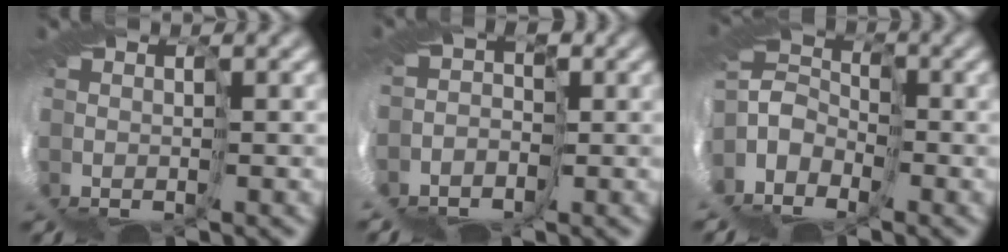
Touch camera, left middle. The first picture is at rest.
{"total": 2.0, "force": [-1.9, 0.5, -0.3], "torque": [0.030, -0.015, -0.019]}
{"total": 1.3, "force": [0.7, 0.9, 0.6], "torque": [-0.016, 0.016, -0.012]}